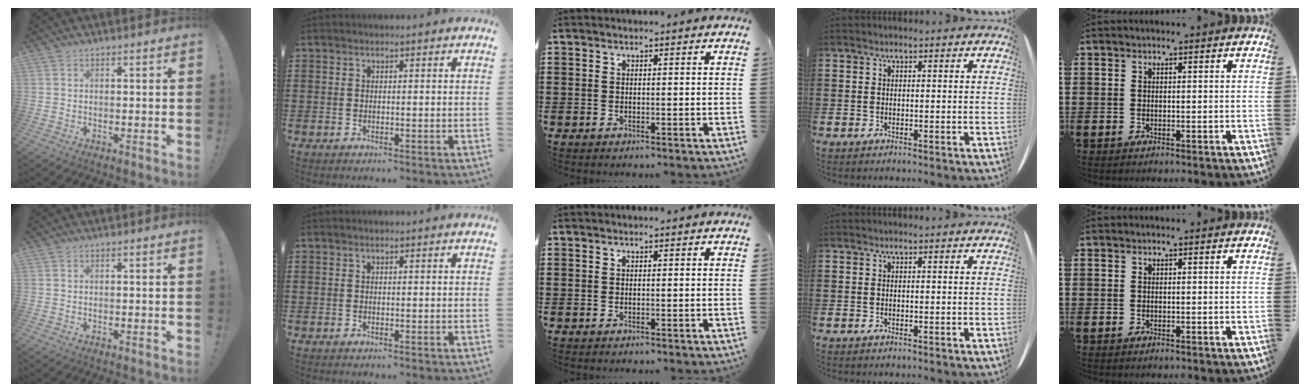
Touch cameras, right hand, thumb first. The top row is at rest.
{}